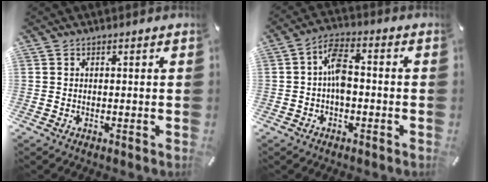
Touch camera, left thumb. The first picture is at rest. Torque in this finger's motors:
{"motor_torque": [1.32, 1.32, 1.22, 0.08, 0.33]}